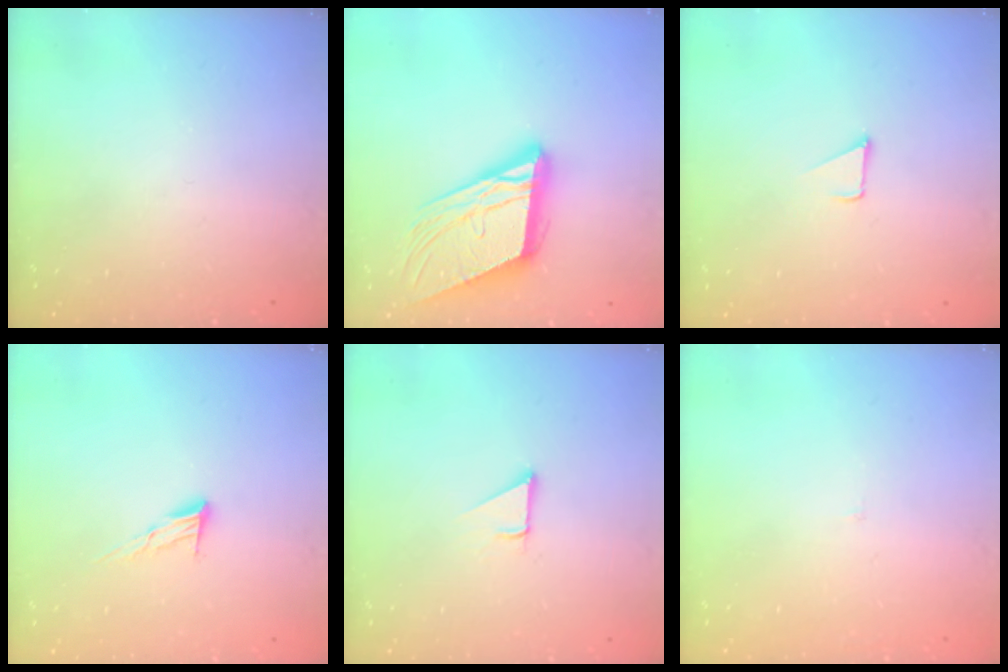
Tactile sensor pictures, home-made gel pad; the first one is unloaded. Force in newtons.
{"total": 18.2, "press": 18.0, "slide": 2.7}
{"total": 2.3, "press": 2.3, "slide": 0.2}
{"total": 7.2, "press": 7.2, "slide": 0.4}
{"total": 1.6, "press": 1.6, "slide": 0.2}
{"total": 2.0, "press": 2.0, "slide": 0.1}